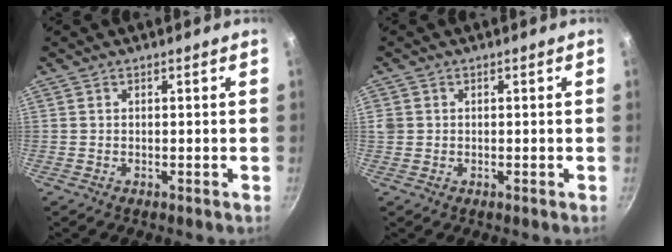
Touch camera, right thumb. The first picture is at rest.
{"total": 2.0, "force": [0.2, 1.9, 0.7], "torque": [-0.009, 0.002, 0.001]}